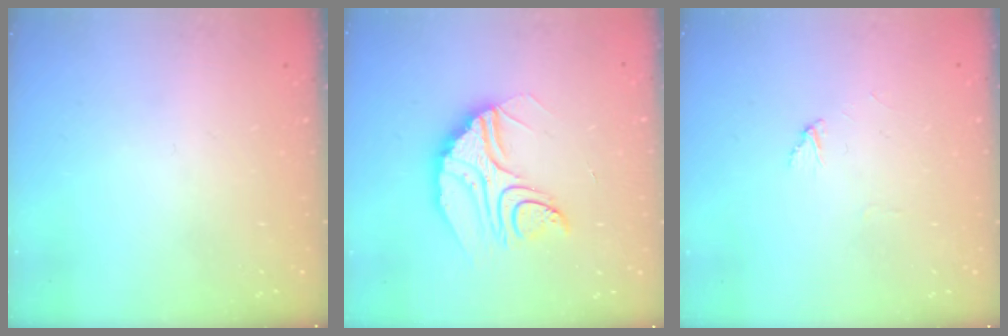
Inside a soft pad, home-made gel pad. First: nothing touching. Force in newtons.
{"total": 16.8, "press": 16.7, "slide": 1.3}
{"total": 2.6, "press": 2.6, "slide": 0.2}